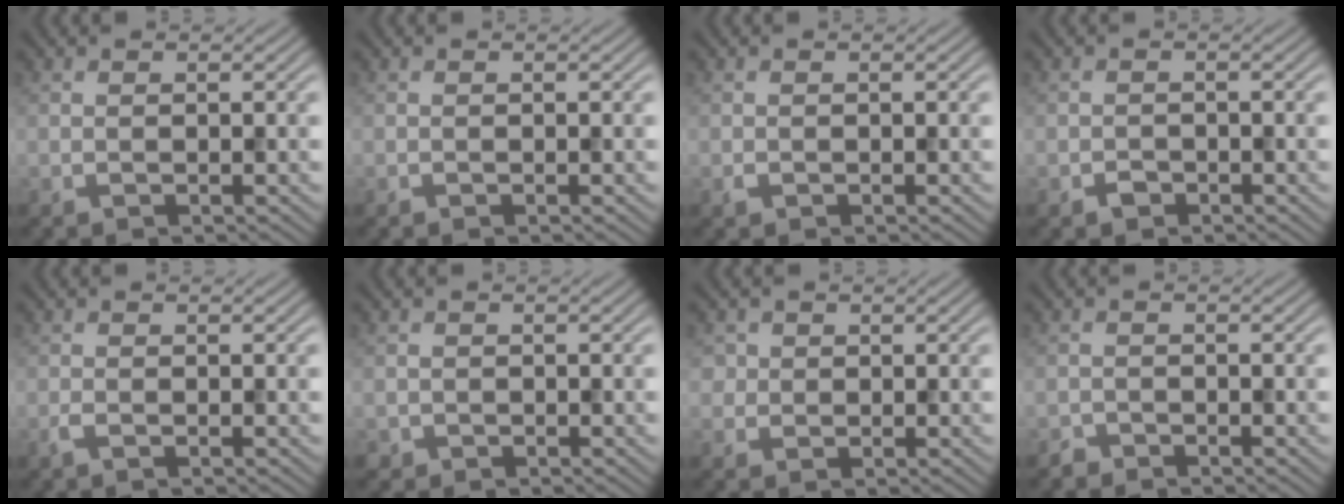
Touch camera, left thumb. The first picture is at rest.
{"total": 0.0}
{"total": 0.5, "force": [-0.3, 0.4, 0.2], "torque": [-0.004, -0.004, -0.006]}
{"total": 1.3, "force": [-0.9, 0.9, 0.4], "torque": [-0.004, 0.000, -0.019]}
{"total": 1.0, "force": [-0.6, 0.3, 0.7], "torque": [-0.017, -0.001, -0.013]}
{"total": 1.0, "force": [-0.5, 0.9, 0.0], "torque": [0.006, -0.004, -0.013]}
{"total": 2.0, "force": [0.4, 1.9, 0.3], "torque": [-0.008, -0.001, 0.010]}
{"total": 1.2, "force": [-1.1, 0.5, 0.0], "torque": [0.001, 0.001, -0.025]}